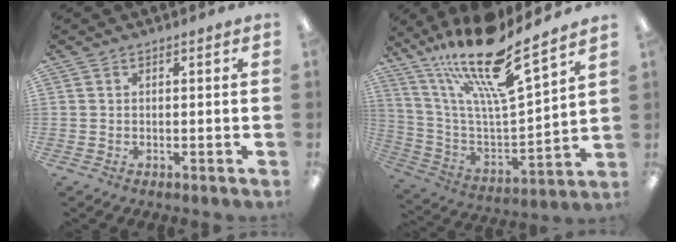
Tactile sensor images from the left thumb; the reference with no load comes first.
{"total": 20.7, "force": [16.2, 4.2, 12.2], "torque": [-0.223, -0.115, 0.271]}